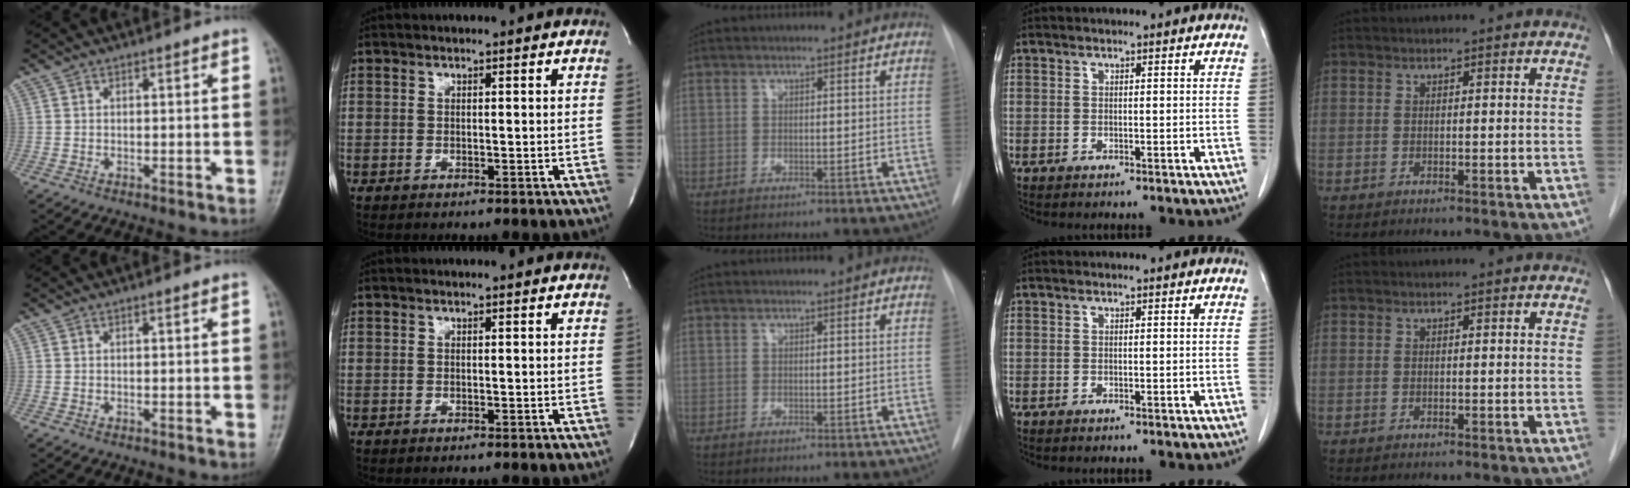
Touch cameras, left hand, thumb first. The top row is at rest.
{}